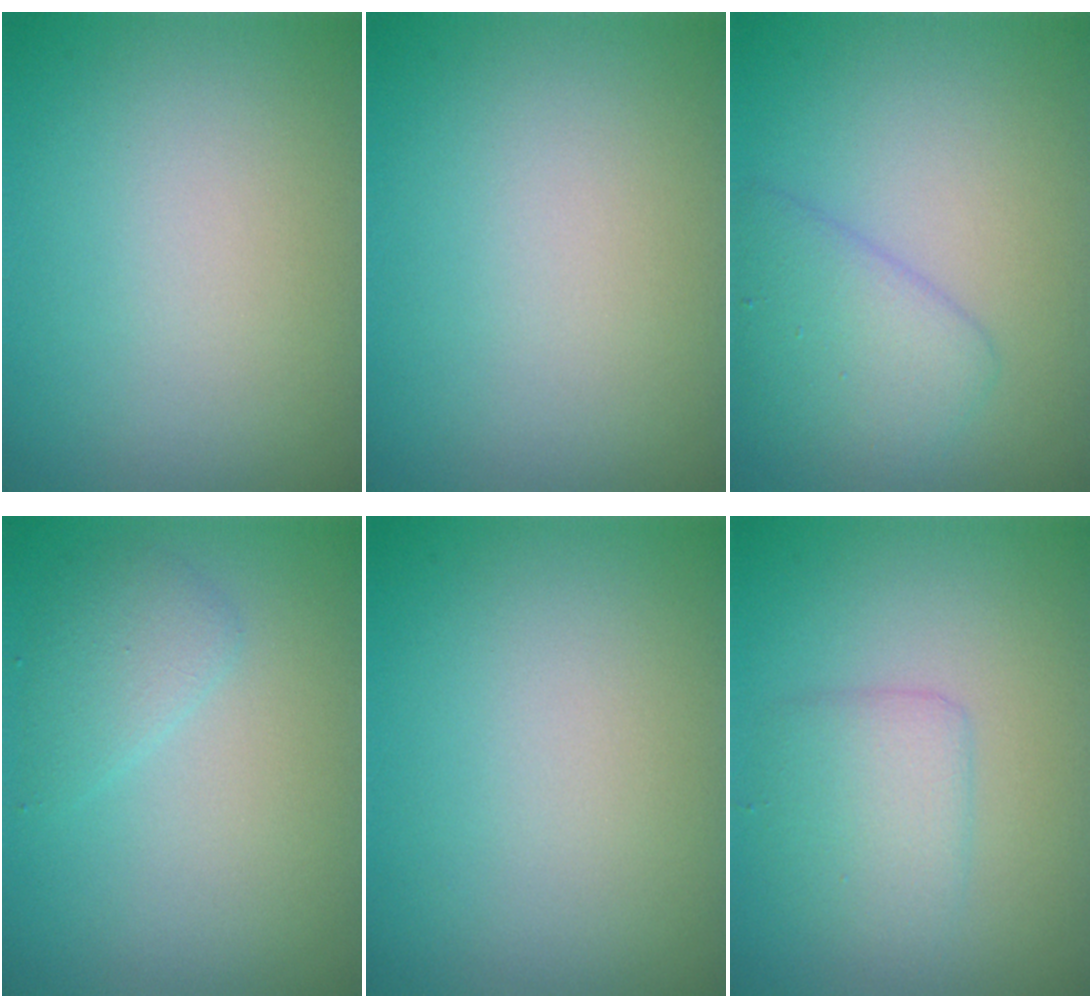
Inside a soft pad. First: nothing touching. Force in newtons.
{"total": 0.0}
{"total": 3.4, "press": 3.4, "slide": 0.1}
{"total": 1.8, "press": 1.8, "slide": 0.1}
{"total": 0.0}
{"total": 2.7, "press": 2.7, "slide": 0.1}